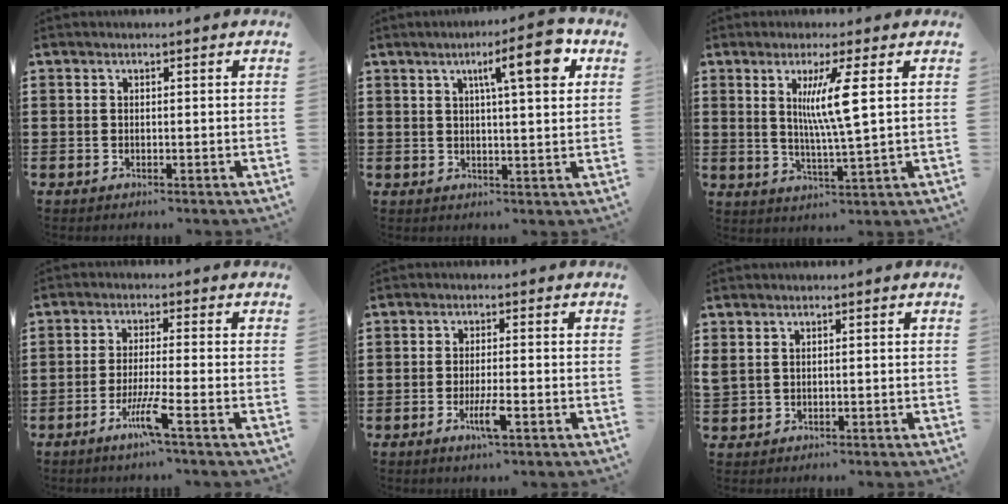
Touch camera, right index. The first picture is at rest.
{"total": 8.9, "force": [3.8, 1.7, 7.8], "torque": [-0.121, -0.002, 0.052]}
{"total": 7.4, "force": [2.1, 0.0, 7.1], "torque": [-0.141, -0.005, 0.030]}
{"total": 5.9, "force": [-3.3, -0.4, 4.9], "torque": [-0.098, -0.016, -0.061]}
{"total": 4.2, "force": [-1.8, 0.5, 3.8], "torque": [-0.076, -0.011, -0.034]}
{"total": 0.8, "force": [0.5, 0.5, 0.4], "torque": [-0.011, 0.003, 0.009]}